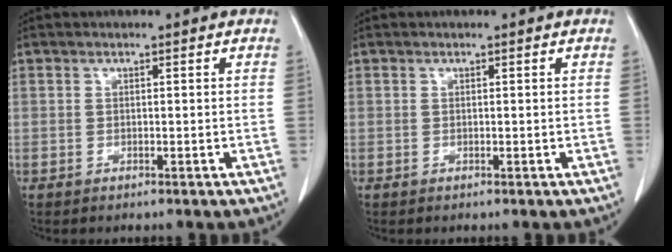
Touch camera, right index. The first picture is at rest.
{"total": 0.0}